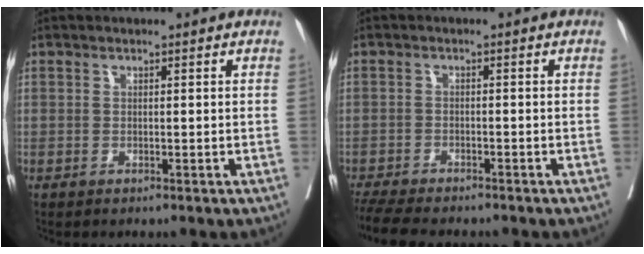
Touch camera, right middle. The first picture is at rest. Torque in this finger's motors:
{"motor_torque": [0.31, -0.32, 0.08, 0.05]}